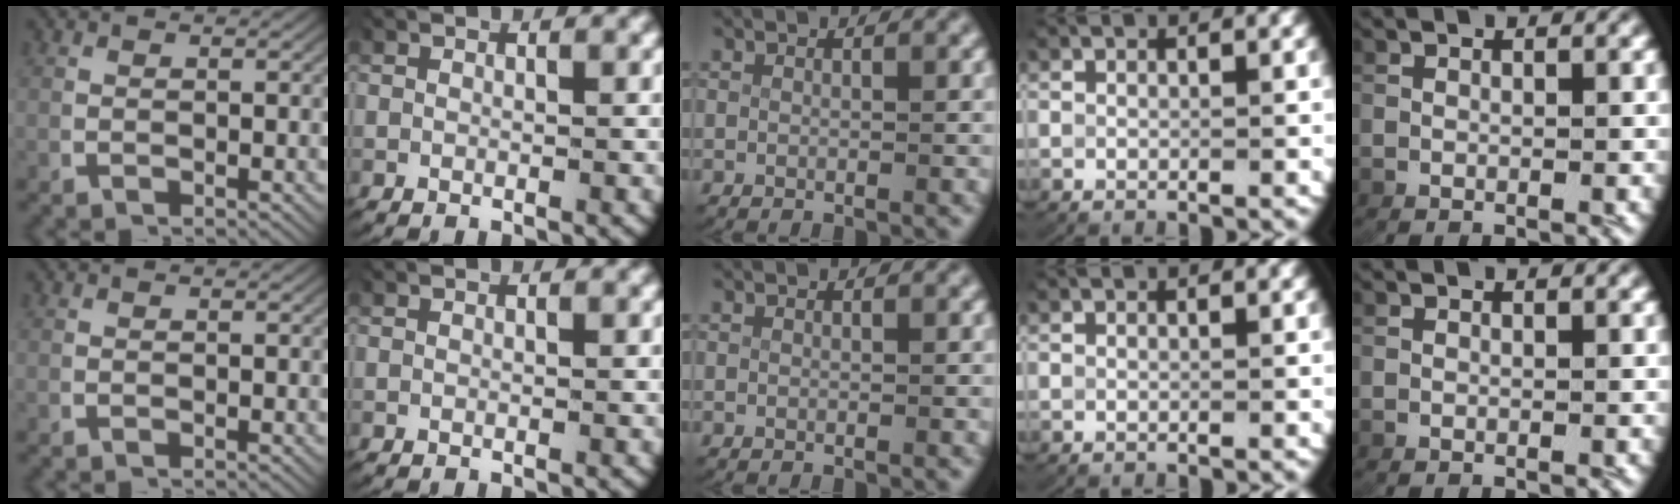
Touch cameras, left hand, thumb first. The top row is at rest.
{}